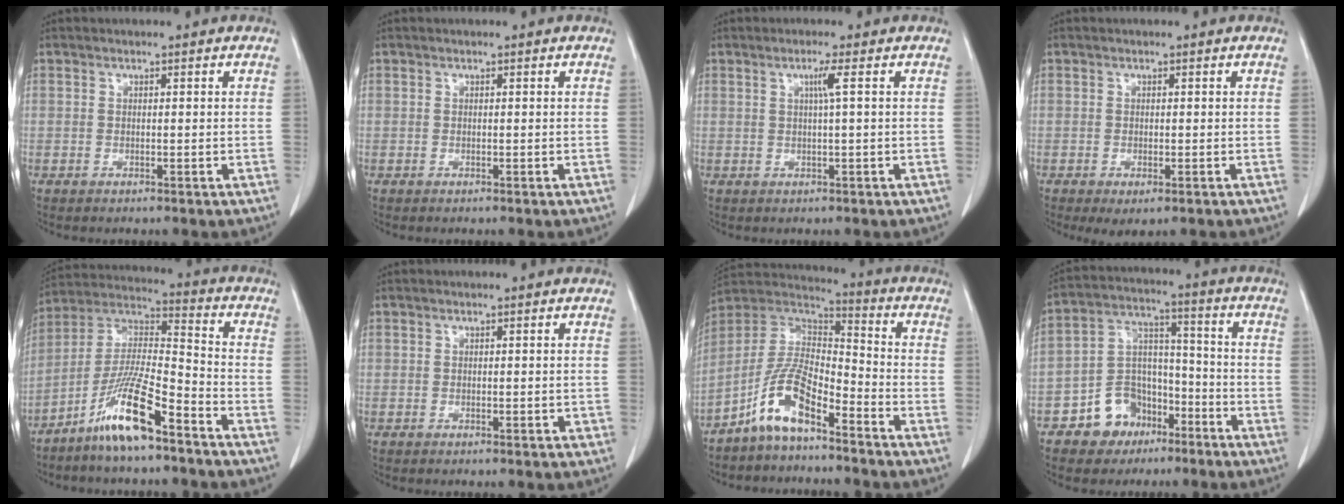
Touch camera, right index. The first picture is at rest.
{"total": 0.0}
{"total": 2.2, "force": [0.6, -0.6, 2.0], "torque": [-0.037, -0.001, 0.012]}
{"total": 2.6, "force": [-1.3, 1.1, 1.9], "torque": [-0.023, -0.004, -0.014]}
{"total": 12.7, "force": [-8.2, 1.1, 9.6], "torque": [-0.193, -0.009, -0.161]}
{"total": 0.8, "force": [-0.1, 0.4, 0.7], "torque": [-0.010, 0.002, 0.002]}
{"total": 10.4, "force": [-6.8, 3.2, 7.2], "torque": [-0.157, 0.020, -0.133]}
{"total": 9.9, "force": [-5.8, 7.3, 3.3], "torque": [-0.060, 0.030, -0.097]}